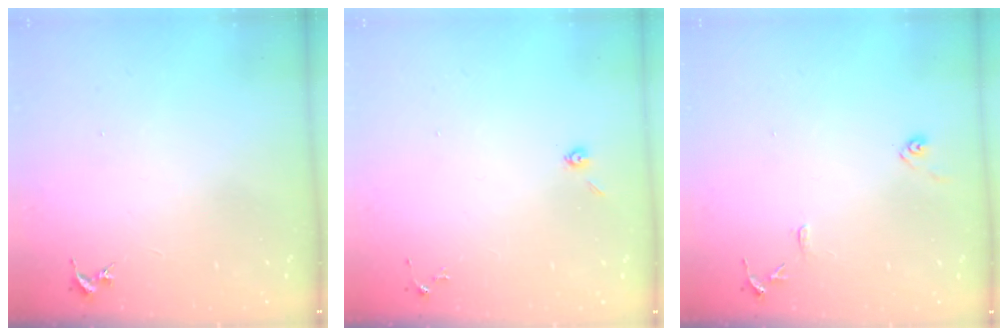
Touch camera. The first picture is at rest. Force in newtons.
{"total": 3.9, "press": 3.8, "slide": 0.9}
{"total": 9.0, "press": 8.9, "slide": 0.8}